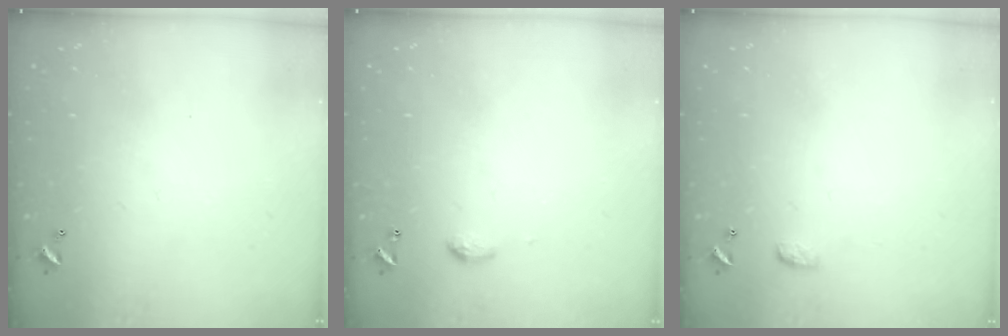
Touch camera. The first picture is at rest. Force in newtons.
{"total": 4.7, "press": 4.7, "slide": 0.6}
{"total": 3.4, "press": 3.4, "slide": 0.5}